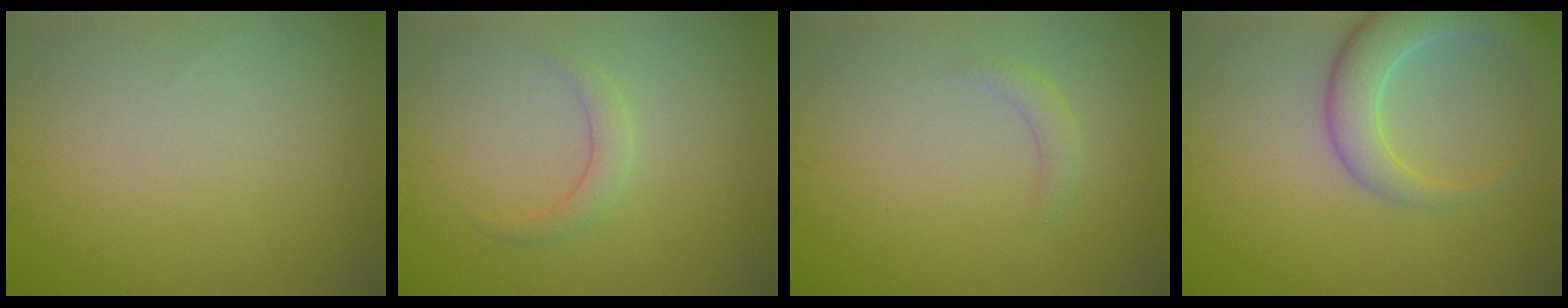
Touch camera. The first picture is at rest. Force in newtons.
{"total": 1.5, "press": 1.5, "slide": 0.0}
{"total": 1.2, "press": 1.2, "slide": 0.1}
{"total": 5.7, "press": 5.7, "slide": 0.8}